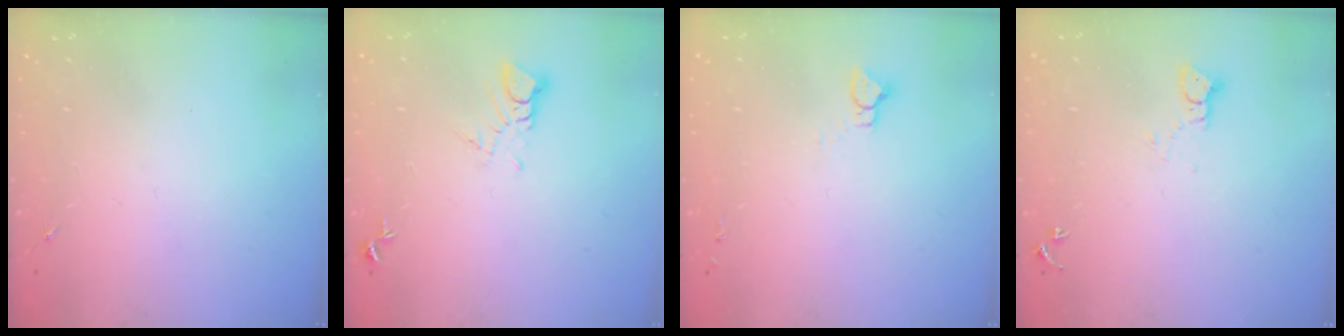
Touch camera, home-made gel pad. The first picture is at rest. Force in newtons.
{"total": 3.8, "press": 3.7, "slide": 0.2}
{"total": 3.2, "press": 3.2, "slide": 0.2}
{"total": 3.2, "press": 3.2, "slide": 0.4}